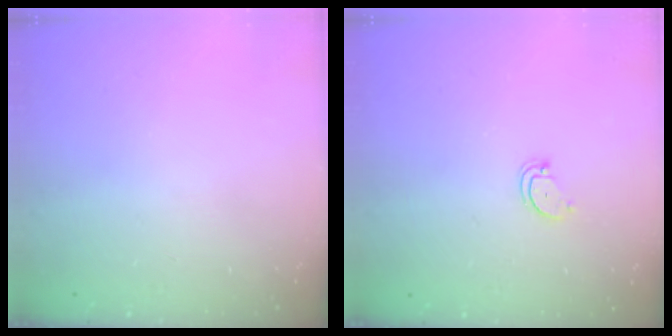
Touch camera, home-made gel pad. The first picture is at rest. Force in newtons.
{"total": 2.4, "press": 2.4, "slide": 0.2}